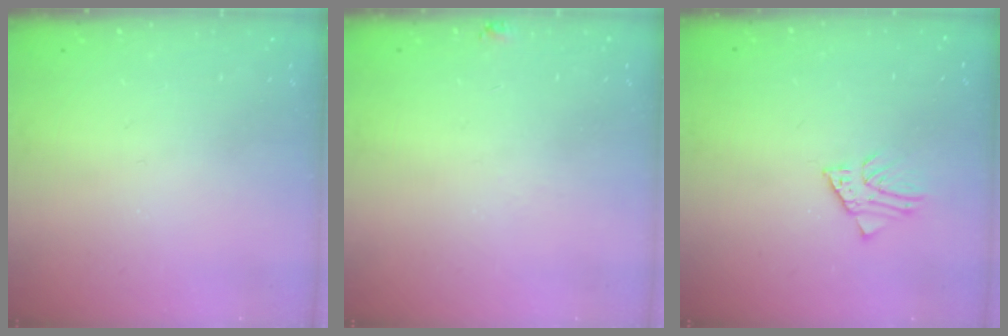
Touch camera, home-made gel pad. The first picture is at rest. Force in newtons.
{"total": 4.9, "press": 4.9, "slide": 0.4}
{"total": 2.4, "press": 2.4, "slide": 0.1}